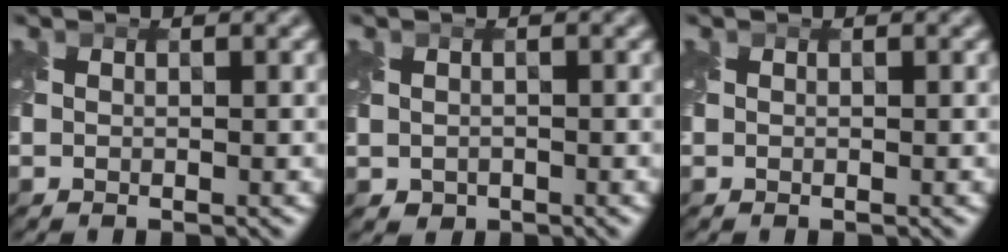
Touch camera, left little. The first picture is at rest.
{"total": 1.1, "force": [-0.3, 0.9, 0.4], "torque": [-0.008, -0.008, -0.004]}
{"total": 0.0}